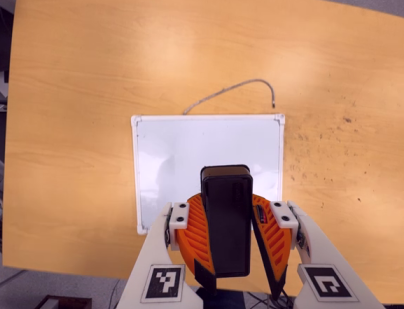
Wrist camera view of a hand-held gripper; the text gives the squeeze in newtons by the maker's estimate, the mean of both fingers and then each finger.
{"total": 11.0, "left": 10.8, "right": 11.3}